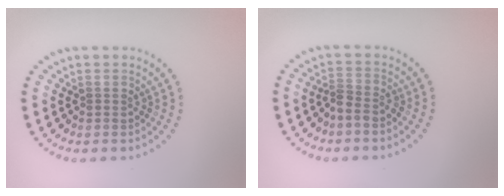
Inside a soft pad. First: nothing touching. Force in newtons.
{"total": 1.8, "press": 1.3, "slide": 1.2}